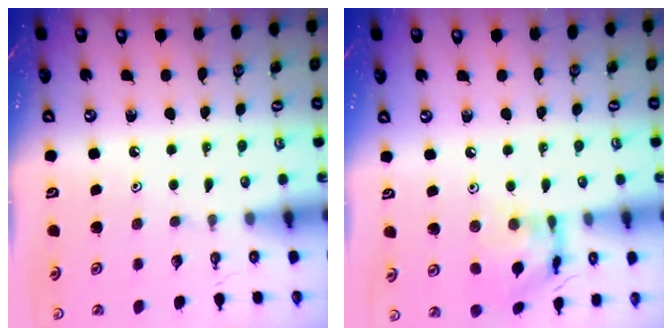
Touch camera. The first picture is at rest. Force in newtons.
{"total": 13.1, "press": 13.0, "slide": 1.1}